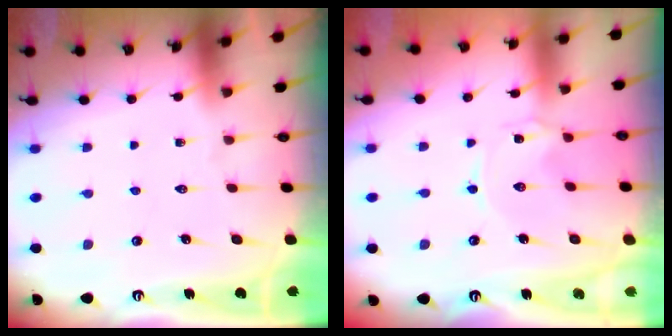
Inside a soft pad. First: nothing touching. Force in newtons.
{"total": 0.0}